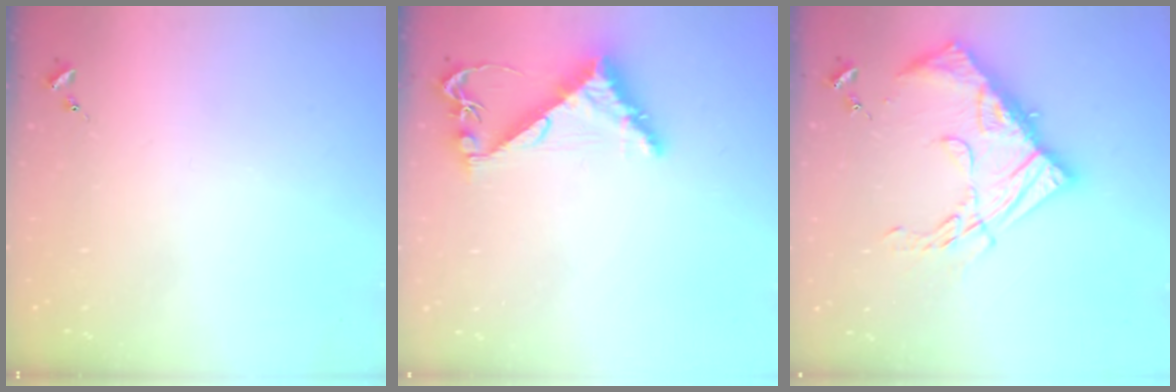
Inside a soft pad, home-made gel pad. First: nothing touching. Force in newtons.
{"total": 7.9, "press": 7.9, "slide": 0.8}
{"total": 18.8, "press": 18.7, "slide": 1.2}